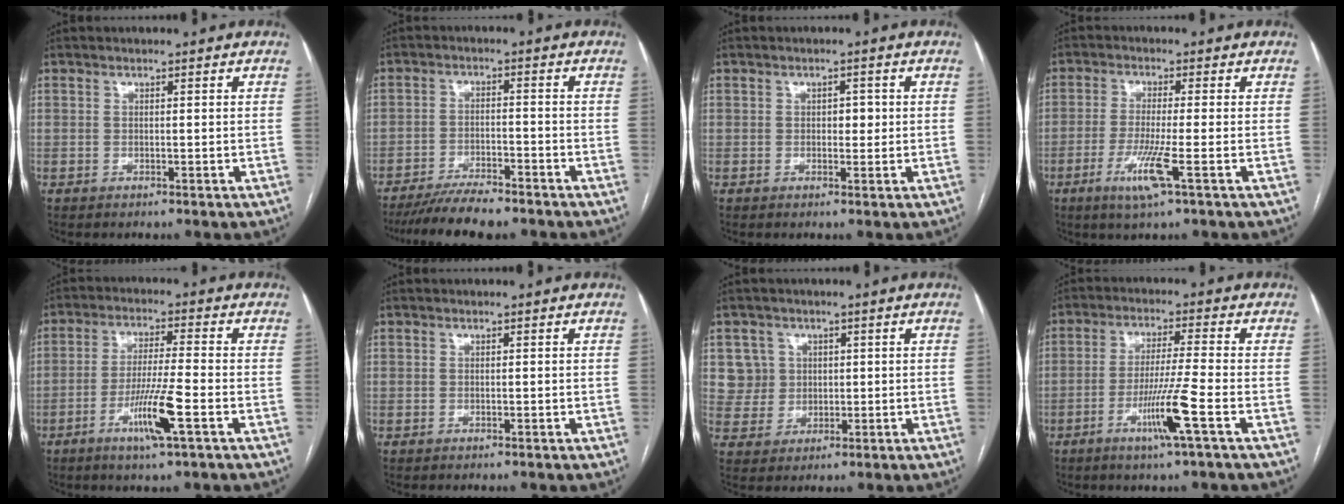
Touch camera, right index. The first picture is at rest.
{"total": 8.8, "force": [-7.7, 1.2, 4.1], "torque": [-0.061, -0.019, -0.127]}
{"total": 1.7, "force": [0.1, 1.0, 1.4], "torque": [-0.015, 0.002, 0.001]}
{"total": 6.3, "force": [-2.6, -0.3, 5.8], "torque": [-0.116, -0.018, -0.050]}
{"total": 8.4, "force": [-3.4, -0.2, 7.6], "torque": [-0.146, -0.012, -0.063]}
{"total": 0.0}
{"total": 5.2, "force": [1.7, 4.9, -0.2], "torque": [0.014, 0.012, 0.038]}
{"total": 8.0, "force": [-3.4, -1.2, 7.2], "torque": [-0.137, -0.015, -0.066]}